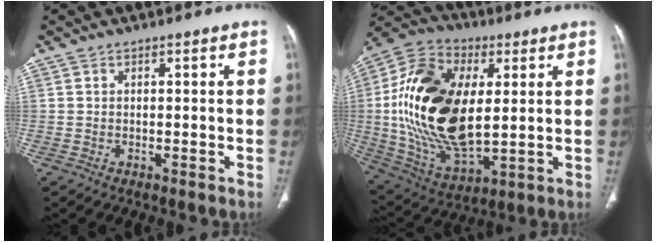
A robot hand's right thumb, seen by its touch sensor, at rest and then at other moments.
{"total": 25.6, "force": [2.9, 14.0, 21.2], "torque": [-0.406, -0.012, 0.053]}